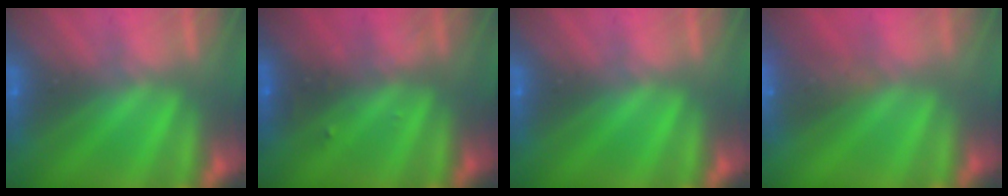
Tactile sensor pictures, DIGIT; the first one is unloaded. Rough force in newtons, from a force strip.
{"total": 2.4}
{"total": 0.0}
{"total": 8.5}